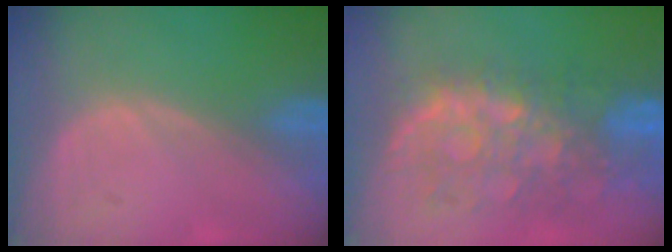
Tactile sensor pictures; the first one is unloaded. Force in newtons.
{"total": 10.4, "press": 9.4, "slide": 4.6}